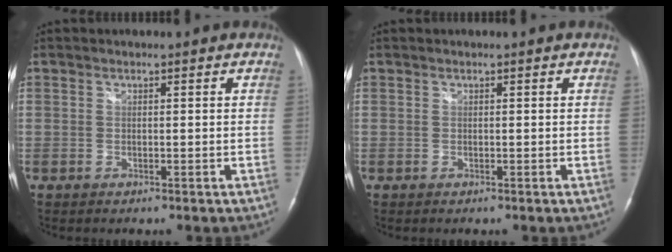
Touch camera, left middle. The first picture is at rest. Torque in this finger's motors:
{"motor_torque": [0.10, -0.19, 0.09, 0.02]}